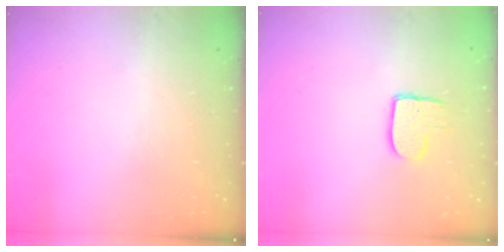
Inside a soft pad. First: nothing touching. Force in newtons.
{"total": 8.8, "press": 8.8, "slide": 0.6}